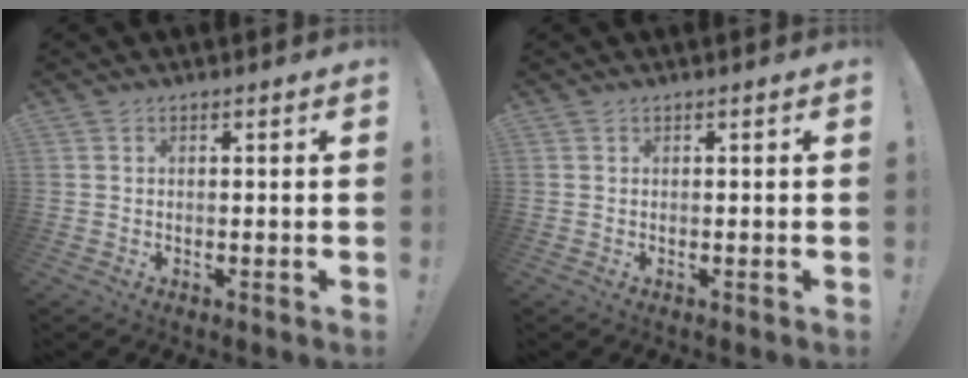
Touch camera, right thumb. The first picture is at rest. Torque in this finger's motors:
{"motor_torque": [-0.13, 0.13, 0.00, 0.00, 0.00]}